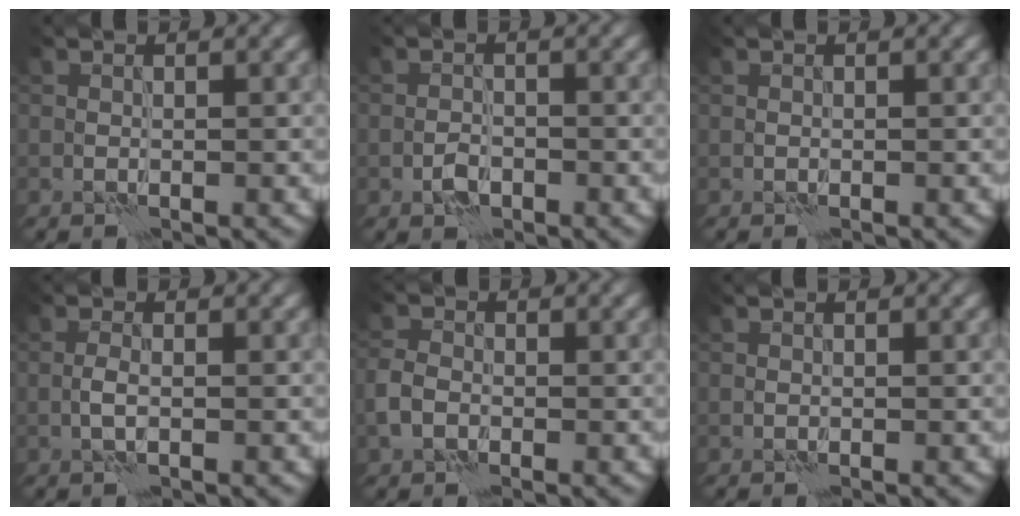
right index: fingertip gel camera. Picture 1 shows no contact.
{"total": 1.7, "force": [-0.9, 1.0, 1.0], "torque": [-0.018, 0.003, -0.019]}
{"total": 0.0}
{"total": 1.3, "force": [-0.4, 0.3, 1.3], "torque": [-0.028, 0.002, -0.013]}
{"total": 2.3, "force": [-0.9, 1.6, 1.3], "torque": [-0.030, 0.003, -0.027]}
{"total": 0.0}